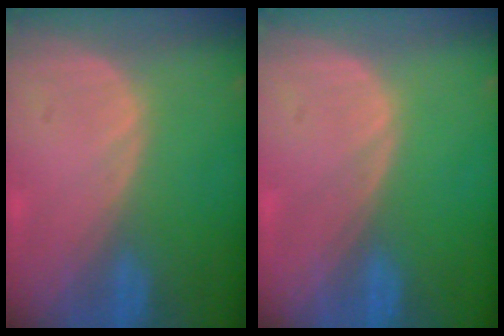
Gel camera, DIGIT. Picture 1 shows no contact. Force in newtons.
{"total": 0.0}